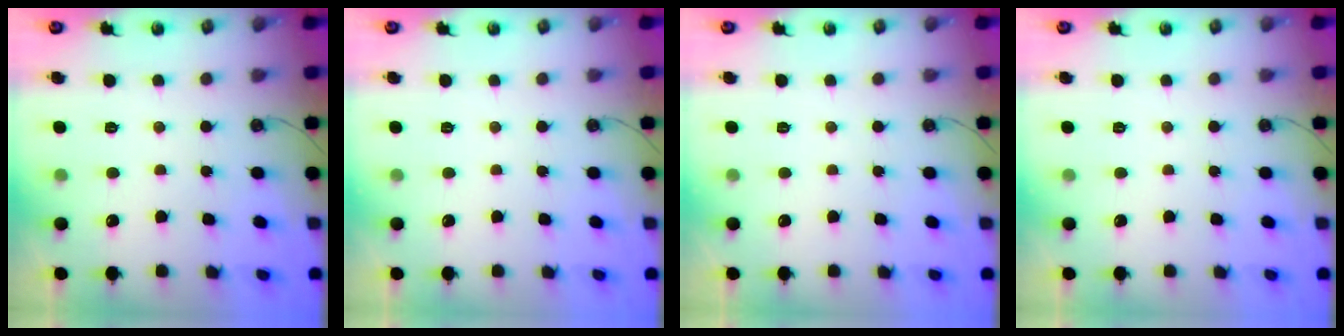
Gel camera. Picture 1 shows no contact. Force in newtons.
{"total": 0.0}
{"total": 0.0}
{"total": 0.0}